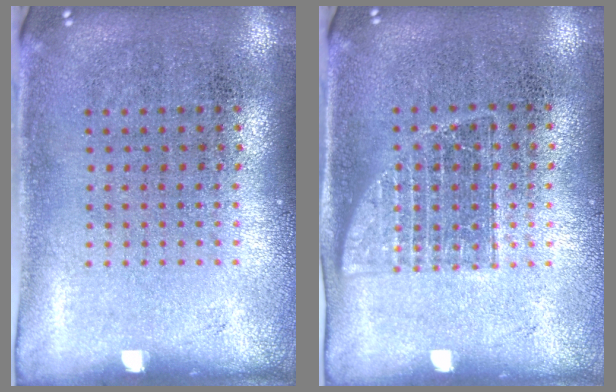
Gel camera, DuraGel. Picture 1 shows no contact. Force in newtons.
{"total": 1.2, "press": 1.1, "slide": 0.6}